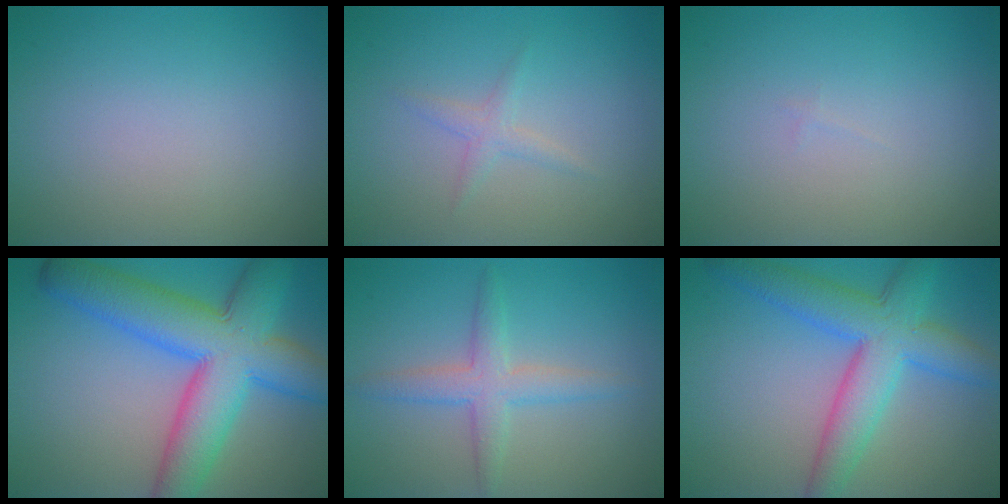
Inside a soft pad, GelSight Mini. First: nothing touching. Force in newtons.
{"total": 1.2, "press": 1.2, "slide": 0.0}
{"total": 0.0}
{"total": 10.8, "press": 10.8, "slide": 0.3}
{"total": 3.1, "press": 3.1, "slide": 0.0}
{"total": 7.0, "press": 7.0, "slide": 0.2}